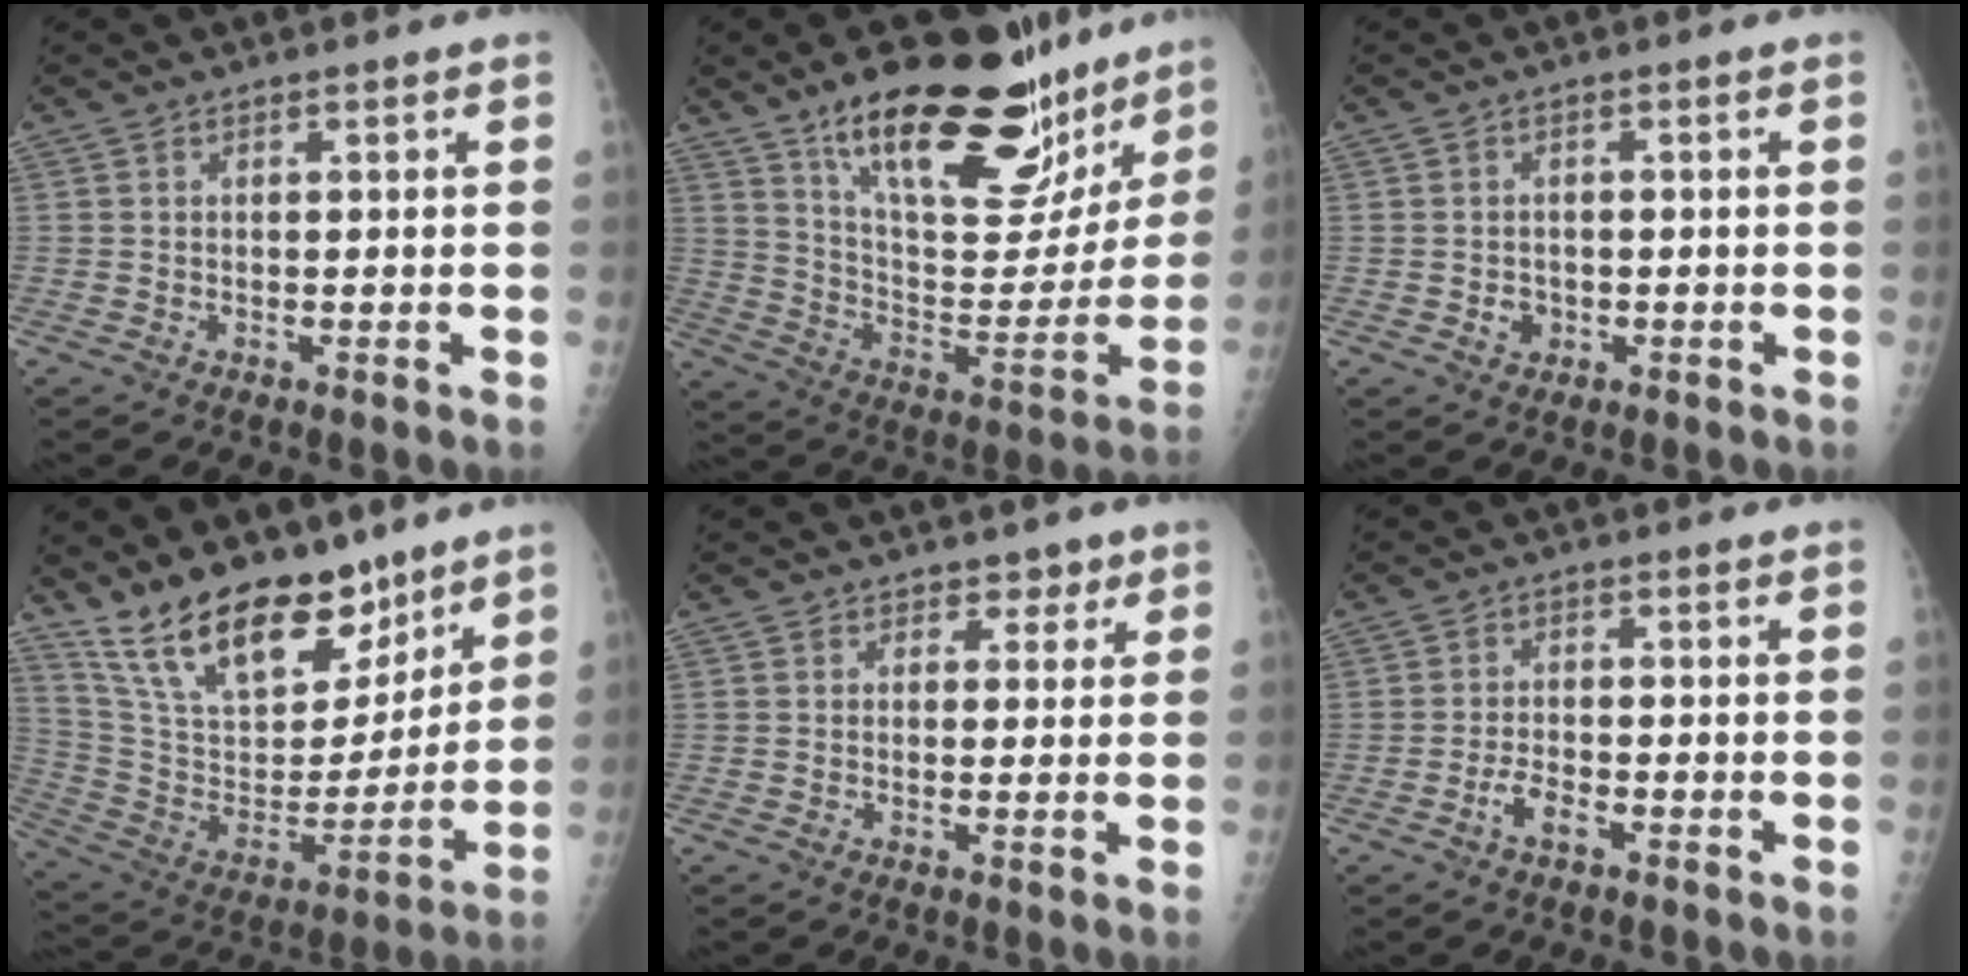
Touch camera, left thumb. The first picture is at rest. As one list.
[{"total": 29.5, "force": [19.7, 11.5, 18.7], "torque": [-0.234, -0.070, 0.310]}, {"total": 2.3, "force": [-0.5, 2.1, 0.9], "torque": [-0.002, 0.005, -0.004]}, {"total": 21.7, "force": [16.2, 9.8, 10.8], "torque": [-0.150, -0.081, 0.290]}, {"total": 2.5, "force": [1.5, 1.9, 0.5], "torque": [0.021, -0.006, 0.012]}, {"total": 3.2, "force": [-1.8, 1.4, 2.2], "torque": [-0.043, 0.014, -0.035]}]